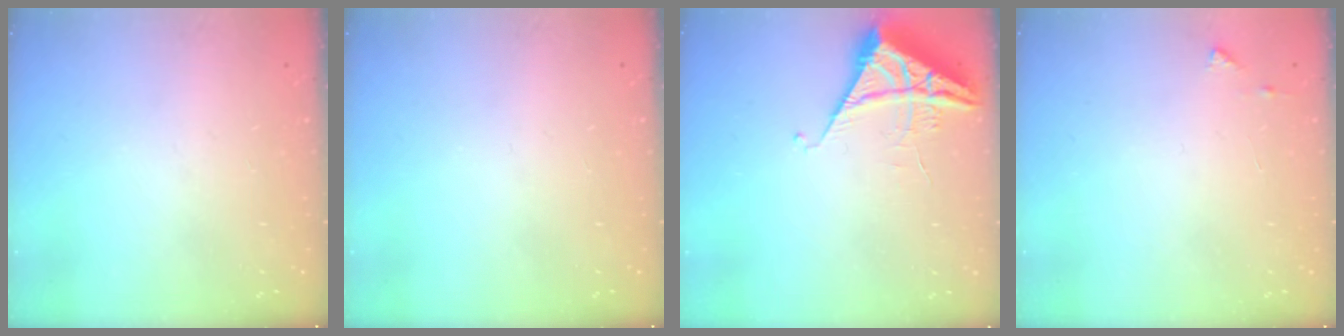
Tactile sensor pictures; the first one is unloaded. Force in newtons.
{"total": 0.0}
{"total": 6.1, "press": 6.1, "slide": 0.3}
{"total": 4.1, "press": 4.1, "slide": 0.5}